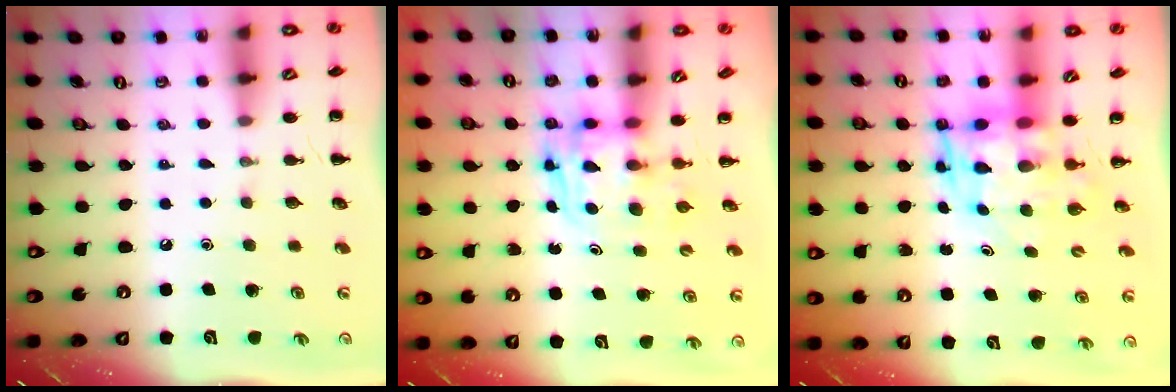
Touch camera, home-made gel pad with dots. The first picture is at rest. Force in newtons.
{"total": 2.7, "press": 2.7, "slide": 0.2}
{"total": 5.4, "press": 5.1, "slide": 1.9}